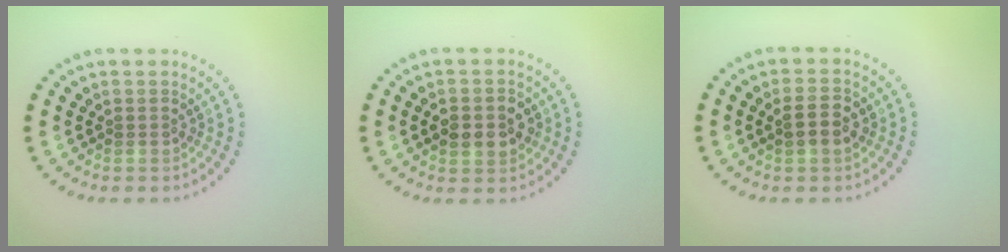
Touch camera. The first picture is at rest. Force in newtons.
{"total": 3.6, "press": 3.6, "slide": 0.1}
{"total": 2.4, "press": 2.3, "slide": 0.3}